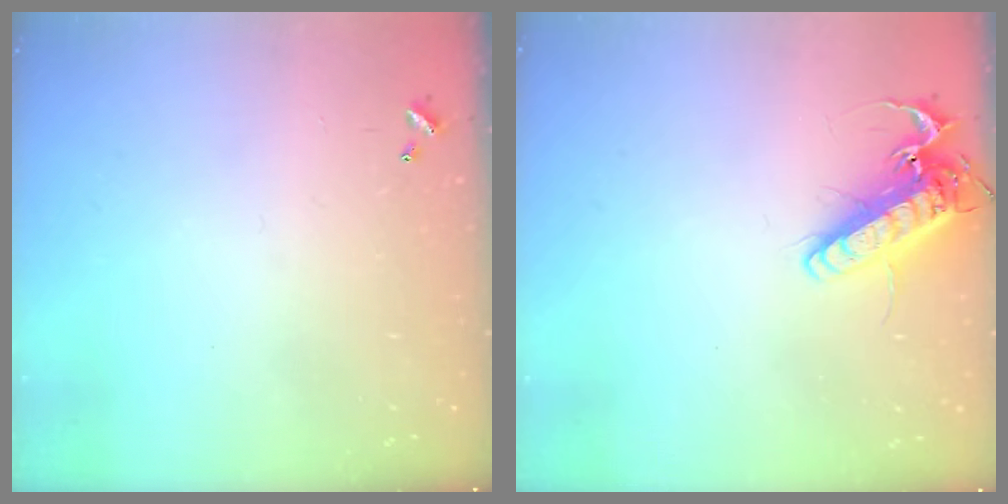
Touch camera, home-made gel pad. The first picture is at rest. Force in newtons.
{"total": 15.7, "press": 15.5, "slide": 2.4}